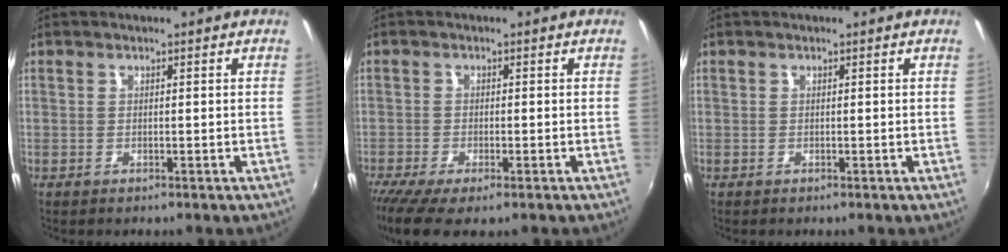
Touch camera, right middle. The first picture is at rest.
{"total": 7.1, "force": [-4.9, 1.7, 4.8], "torque": [-0.114, -0.036, -0.085]}
{"total": 0.0}